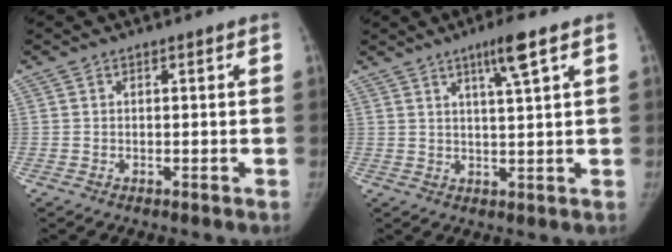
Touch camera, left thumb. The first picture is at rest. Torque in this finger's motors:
{"motor_torque": [0.85, 0.11, 0.59, -0.40, 0.17]}